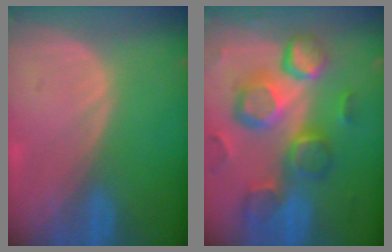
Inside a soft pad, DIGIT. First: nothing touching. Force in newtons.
{"total": 12.5, "press": 10.9, "slide": 6.1}